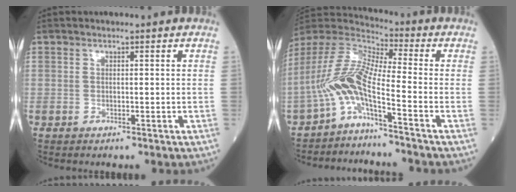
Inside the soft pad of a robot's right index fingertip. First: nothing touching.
{"total": 9.4, "force": [-4.9, 0.5, 7.9], "torque": [-0.182, 0.018, -0.100]}